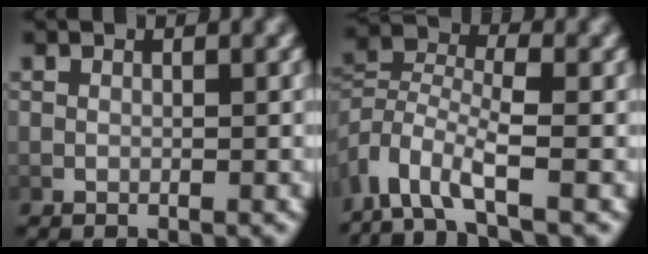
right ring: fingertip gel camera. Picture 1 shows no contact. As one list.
[{"total": 5.9, "force": [-2.3, 3.5, 4.2], "torque": [-0.102, -0.028, -0.031]}]